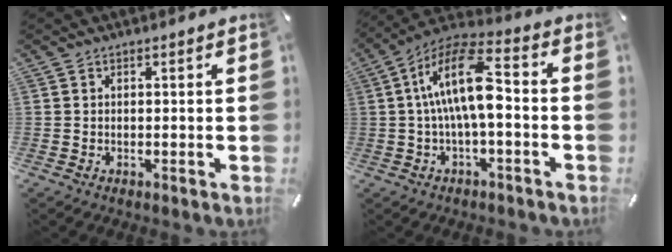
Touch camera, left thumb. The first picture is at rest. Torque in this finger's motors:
{"motor_torque": [-1.27, 2.02, 1.57, -1.14, 0.62]}